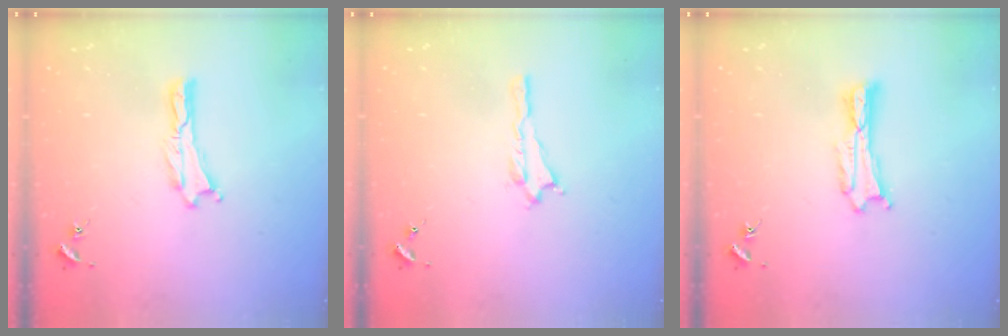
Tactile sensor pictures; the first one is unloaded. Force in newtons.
{"total": 0.6, "press": 0.5, "slide": 0.2}
{"total": 0.9, "press": 0.9, "slide": 0.2}